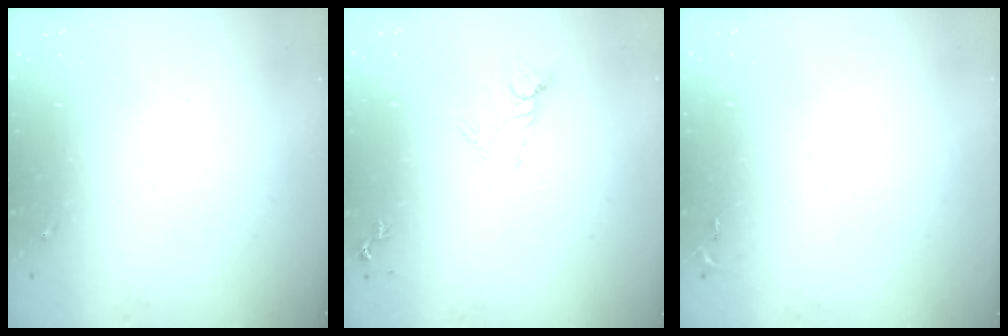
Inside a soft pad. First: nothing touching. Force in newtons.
{"total": 6.8, "press": 6.8, "slide": 0.5}
{"total": 2.6, "press": 2.6, "slide": 0.4}